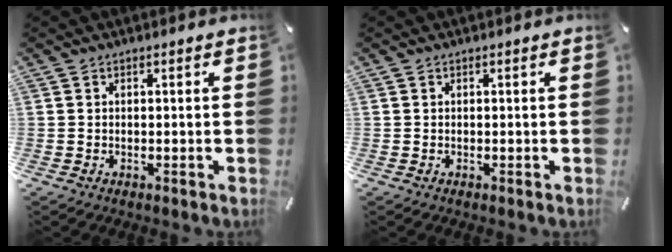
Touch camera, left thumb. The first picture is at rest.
{"total": 0.0}